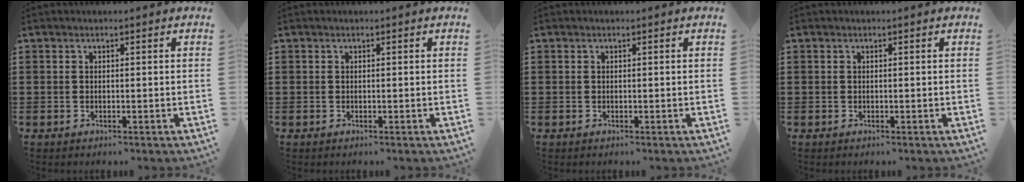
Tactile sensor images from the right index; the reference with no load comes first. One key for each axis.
{"total": 0.0}
{"total": 0.0}
{"total": 0.0}